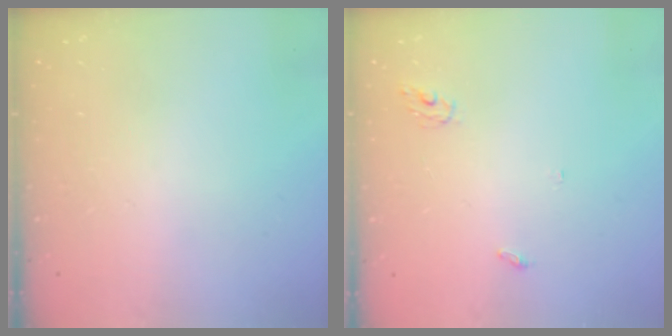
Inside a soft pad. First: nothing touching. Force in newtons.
{"total": 2.8, "press": 2.8, "slide": 0.2}